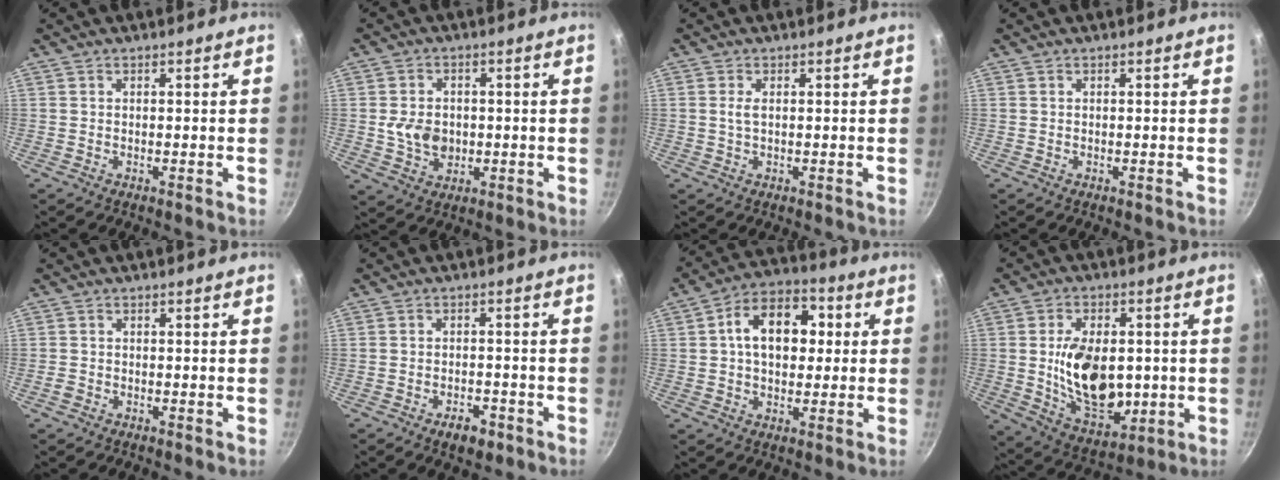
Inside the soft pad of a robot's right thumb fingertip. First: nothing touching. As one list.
[{"total": 6.9, "force": [-0.3, 5.4, 4.3], "torque": [-0.059, 0.000, -0.001]}, {"total": 1.6, "force": [0.2, 0.6, 1.5], "torque": [-0.032, 0.000, 0.005]}, {"total": 0.0}, {"total": 1.2, "force": [-0.6, 0.9, 0.5], "torque": [-0.010, 0.003, -0.012]}, {"total": 4.5, "force": [-2.6, 2.4, 2.7], "torque": [-0.032, 0.020, -0.035]}, {"total": 13.4, "force": [2.0, 9.1, 9.6], "torque": [-0.106, 0.021, 0.015]}, {"total": 17.0, "force": [-0.1, 10.8, 13.1], "torque": [-0.188, -0.014, 0.012]}]